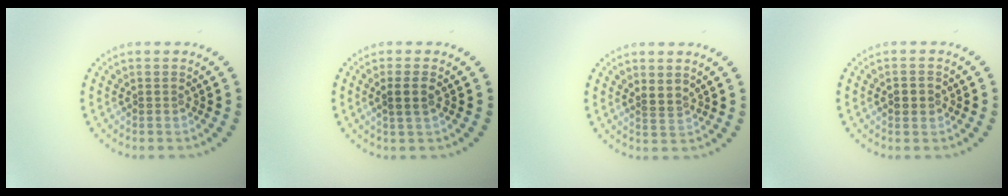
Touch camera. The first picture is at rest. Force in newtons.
{"total": 1.8, "press": 1.5, "slide": 0.9}
{"total": 1.4, "press": 1.2, "slide": 0.8}
{"total": 1.5, "press": 1.5, "slide": 0.1}